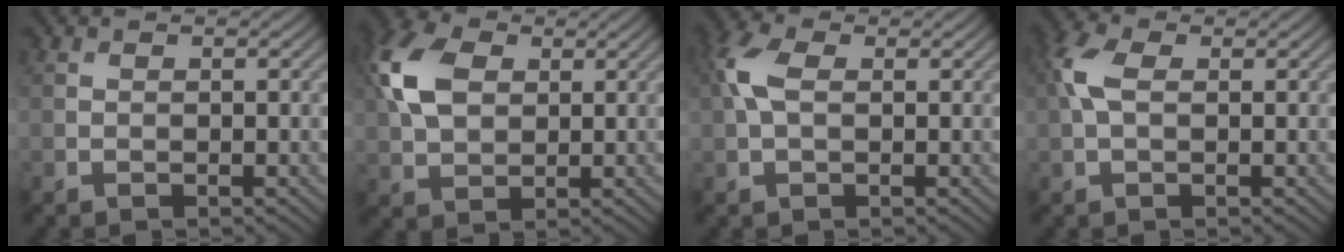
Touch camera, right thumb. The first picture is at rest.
{"total": 8.5, "force": [2.2, 5.8, 5.9], "torque": [-0.163, 0.017, 0.038]}
{"total": 4.4, "force": [0.8, 2.5, 3.5], "torque": [-0.094, 0.012, 0.009]}
{"total": 3.9, "force": [0.7, 2.2, 3.1], "torque": [-0.085, 0.011, 0.006]}